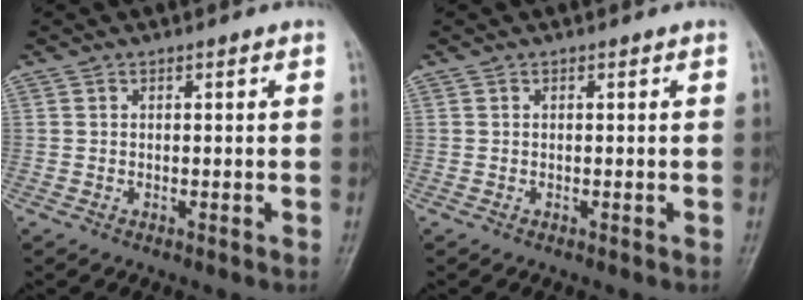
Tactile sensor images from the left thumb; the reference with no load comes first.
{"total": 0.0}